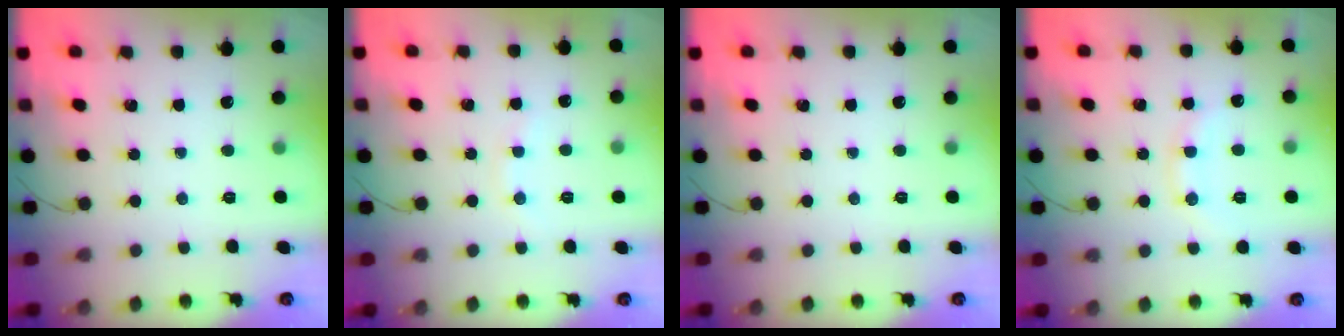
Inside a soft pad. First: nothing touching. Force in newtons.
{"total": 3.1, "press": 3.0, "slide": 0.8}
{"total": 0.0}
{"total": 10.5, "press": 10.4, "slide": 1.0}